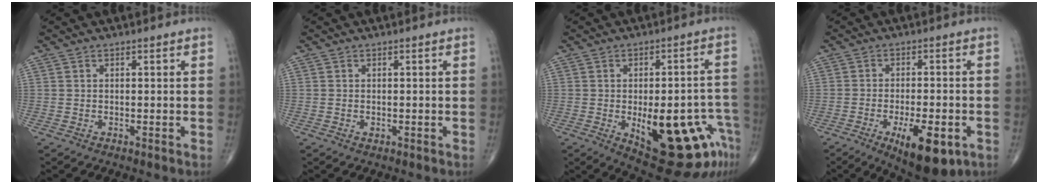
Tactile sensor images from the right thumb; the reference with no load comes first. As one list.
[{"total": 0.5, "force": [-0.1, 0.3, 0.4], "torque": [-0.007, -0.002, -0.001]}, {"total": 21.2, "force": [-8.0, 8.4, 17.8], "torque": [-0.172, 0.027, -0.083]}, {"total": 12.0, "force": [-5.0, 4.5, 10.0], "torque": [-0.141, 0.000, -0.066]}]